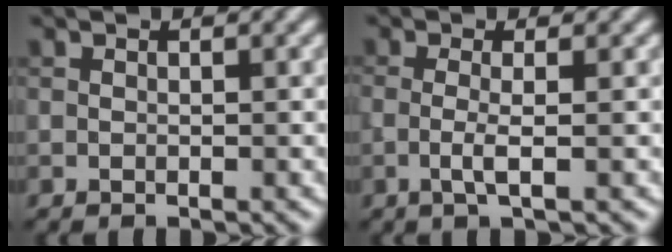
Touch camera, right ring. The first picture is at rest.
{"total": 2.0, "force": [-0.3, 0.4, 2.0], "torque": [-0.040, -0.005, -0.011]}